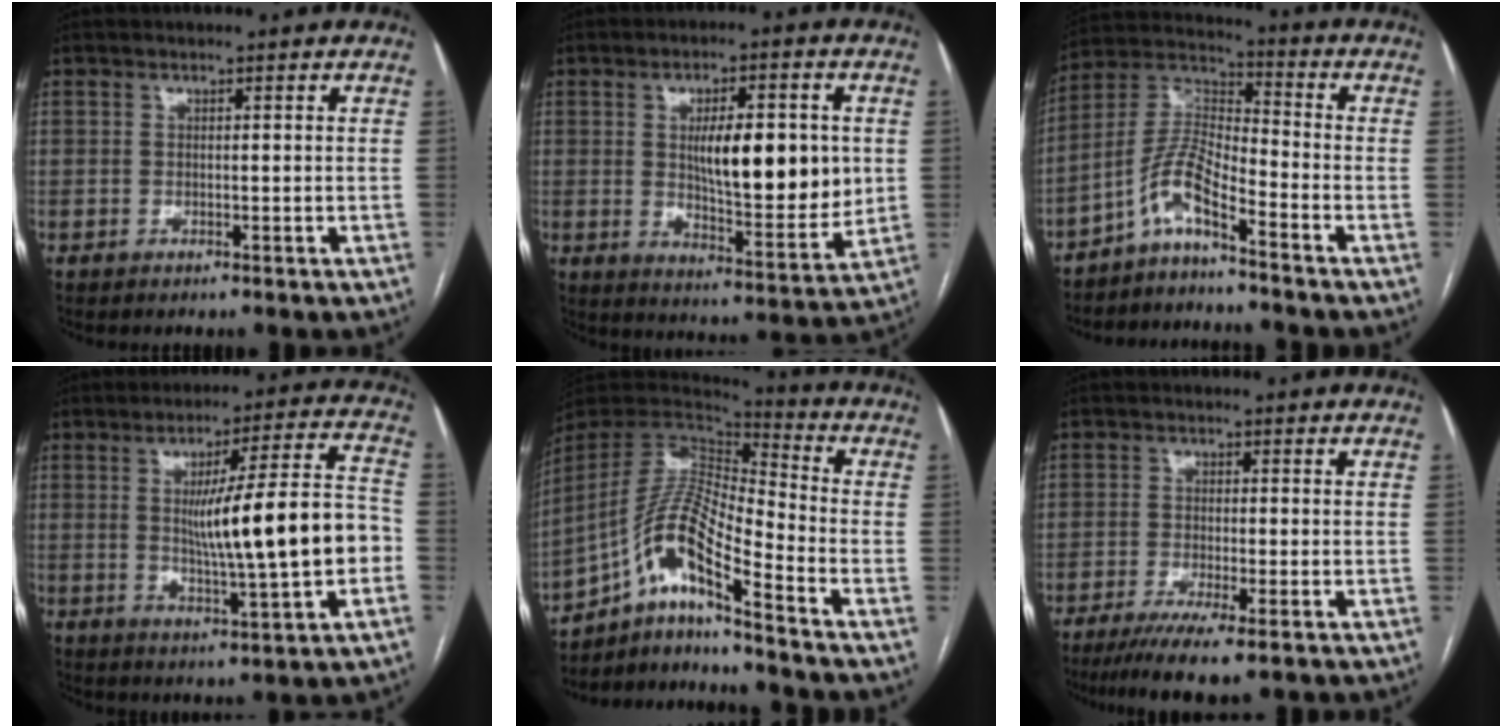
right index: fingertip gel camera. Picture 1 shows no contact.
{"total": 14.3, "force": [1.7, 4.2, 13.5], "torque": [-0.202, -0.004, 0.032]}
{"total": 7.6, "force": [-5.2, 1.0, 5.5], "torque": [-0.125, 0.016, -0.109]}
{"total": 15.8, "force": [-1.1, 1.0, 15.7], "torque": [-0.241, 0.015, -0.013]}
{"total": 11.4, "force": [-7.3, 1.0, 8.7], "torque": [-0.181, 0.018, -0.136]}
{"total": 7.9, "force": [-5.5, 0.3, 5.7], "torque": [-0.090, -0.018, -0.086]}